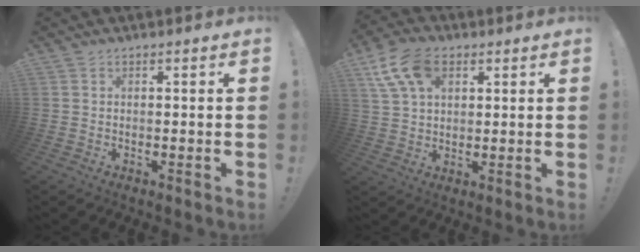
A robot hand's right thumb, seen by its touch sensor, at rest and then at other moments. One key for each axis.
{"total": 13.1, "fx": 5.6, "fy": 8.2, "fz": 8.5, "tx": -0.161, "ty": -0.008, "tz": 0.107}